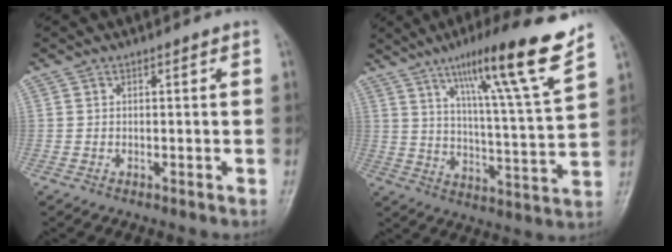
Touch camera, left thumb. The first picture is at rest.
{"total": 17.8, "force": [11.5, 0.4, 13.5], "torque": [-0.196, -0.058, 0.177]}